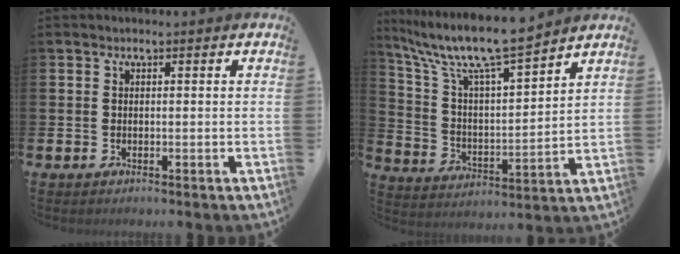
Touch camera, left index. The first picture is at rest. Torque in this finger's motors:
{"motor_torque": [0.29, -0.44, 0.83, 0.21]}